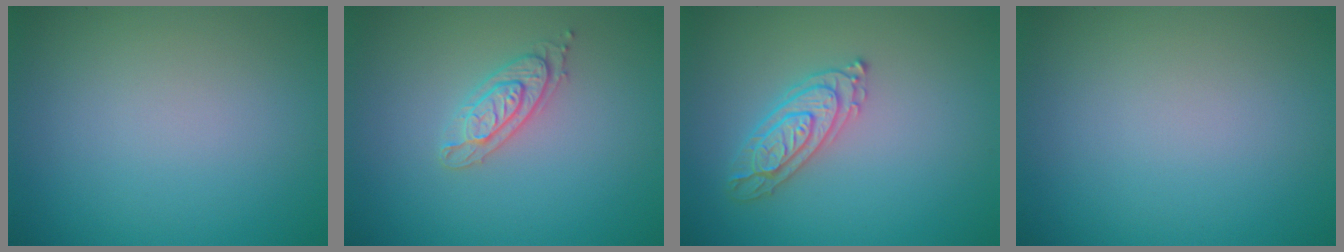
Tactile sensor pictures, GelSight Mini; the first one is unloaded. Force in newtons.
{"total": 2.2, "press": 2.1, "slide": 0.5}
{"total": 3.0, "press": 2.9, "slide": 0.7}
{"total": 0.0}